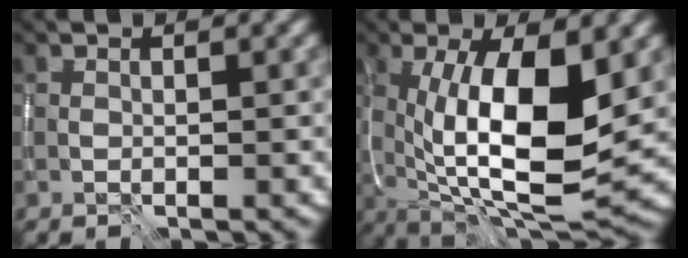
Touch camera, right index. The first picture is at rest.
{"total": 12.1, "force": [0.3, 4.3, 11.3], "torque": [-0.180, -0.012, 0.004]}